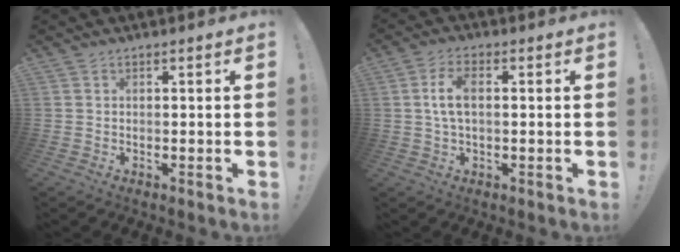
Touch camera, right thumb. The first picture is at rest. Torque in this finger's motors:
{"motor_torque": [-0.01, 0.23, 0.26, 0.25, 0.14]}